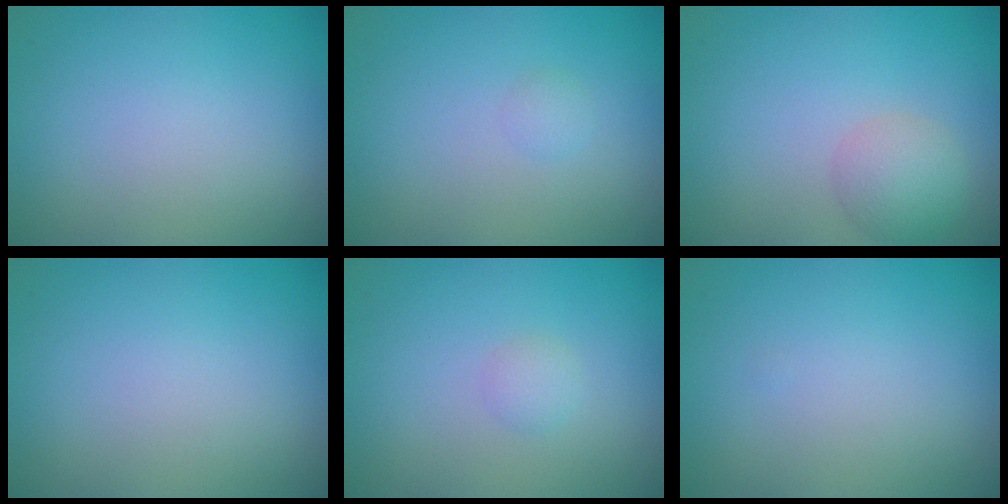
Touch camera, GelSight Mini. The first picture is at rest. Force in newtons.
{"total": 0.7, "press": 0.7, "slide": 0.0}
{"total": 2.7, "press": 2.7, "slide": 0.1}
{"total": 0.0}
{"total": 1.0, "press": 1.0, "slide": 0.1}
{"total": 0.0}